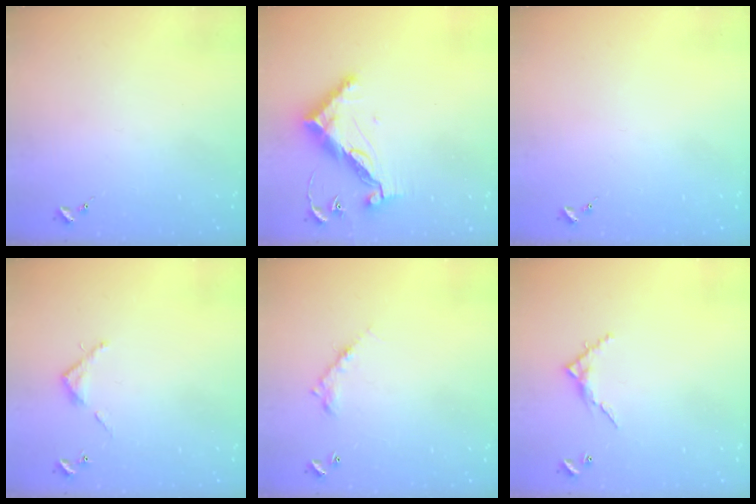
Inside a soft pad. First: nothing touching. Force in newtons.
{"total": 12.8, "press": 12.8, "slide": 0.5}
{"total": 0.0}
{"total": 3.7, "press": 3.7, "slide": 0.2}
{"total": 7.7, "press": 7.7, "slide": 0.6}
{"total": 5.7, "press": 5.7, "slide": 0.5}